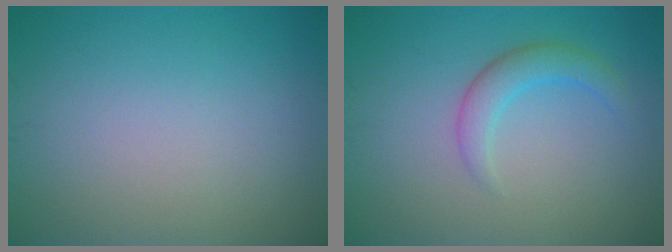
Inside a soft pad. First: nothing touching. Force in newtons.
{"total": 2.5, "press": 2.5, "slide": 0.0}